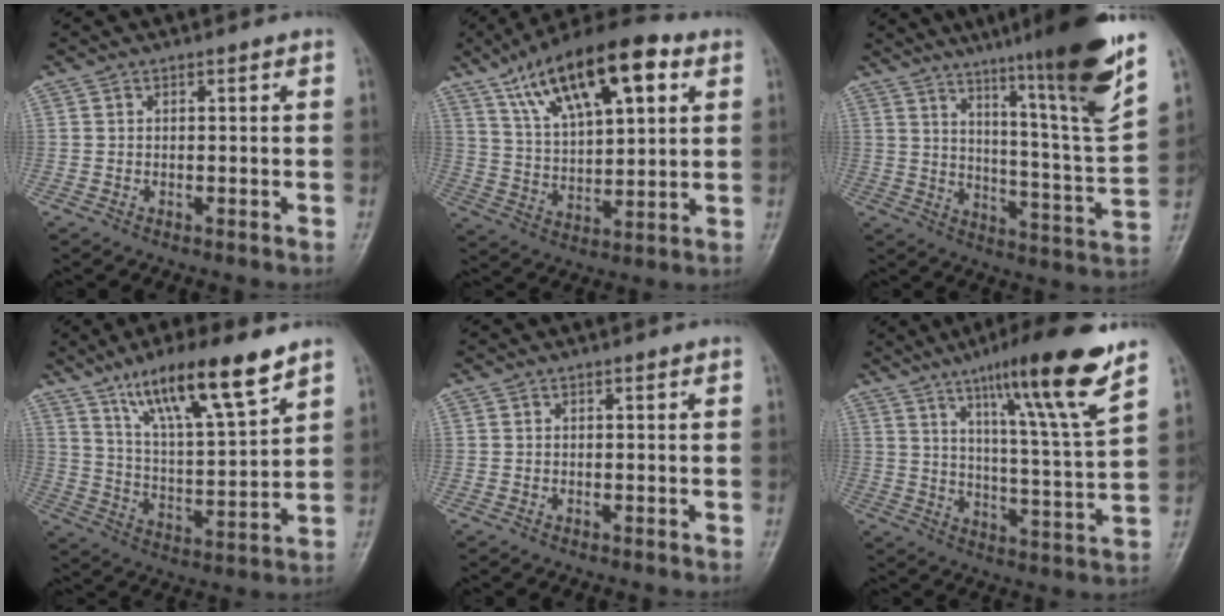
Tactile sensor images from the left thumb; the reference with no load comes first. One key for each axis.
{"total": 20.5, "fx": 9.8, "fy": 8.4, "fz": 15.9, "tx": -0.240, "ty": -0.015, "tz": 0.170}
{"total": 21.9, "fx": 14.5, "fy": 0.5, "fz": 16.4, "tx": -0.219, "ty": -0.077, "tz": 0.214}
{"total": 16.1, "fx": 10.6, "fy": 2.9, "fz": 11.8, "tx": -0.193, "ty": -0.050, "tz": 0.196}
{"total": 0.0}
{"total": 17.7, "fx": 11.0, "fy": 0.8, "fz": 13.9, "tx": -0.202, "ty": -0.056, "tz": 0.169}